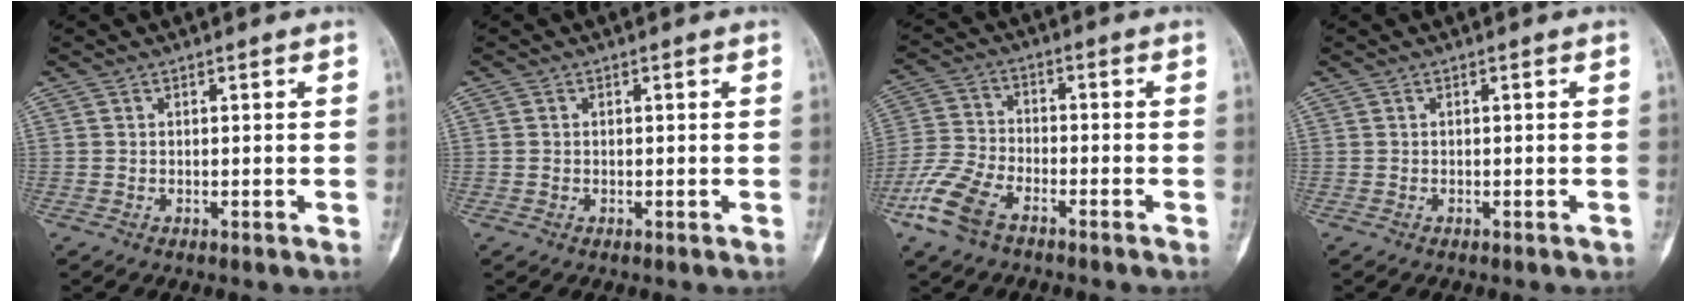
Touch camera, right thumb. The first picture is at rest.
{"total": 0.7, "force": [0.0, 0.6, 0.3], "torque": [0.000, 0.003, 0.001]}
{"total": 10.3, "force": [-6.1, 5.1, 6.5], "torque": [-0.152, 0.014, -0.127]}
{"total": 0.7, "force": [-0.4, 0.3, 0.4], "torque": [-0.005, 0.004, -0.002]}